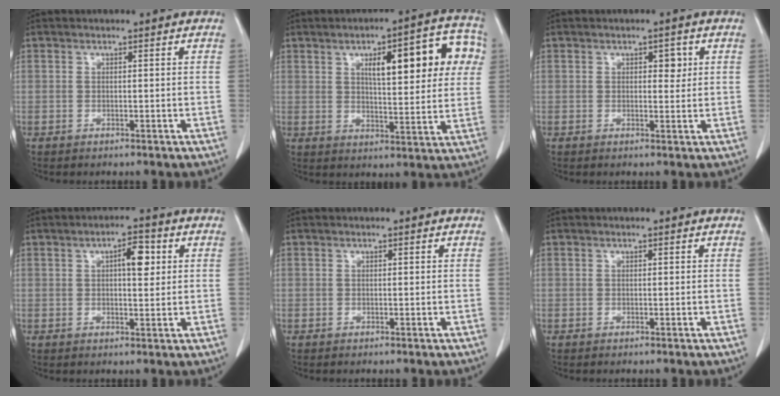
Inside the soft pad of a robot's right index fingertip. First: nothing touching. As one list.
[{"total": 14.8, "force": [4.6, 4.2, 13.4], "torque": [-0.167, 0.032, 0.060]}, {"total": 2.3, "force": [0.8, 1.2, 1.8], "torque": [-0.020, 0.001, 0.010]}, {"total": 4.6, "force": [1.3, 1.5, 4.2], "torque": [-0.065, 0.006, 0.019]}, {"total": 0.0}, {"total": 0.0}]